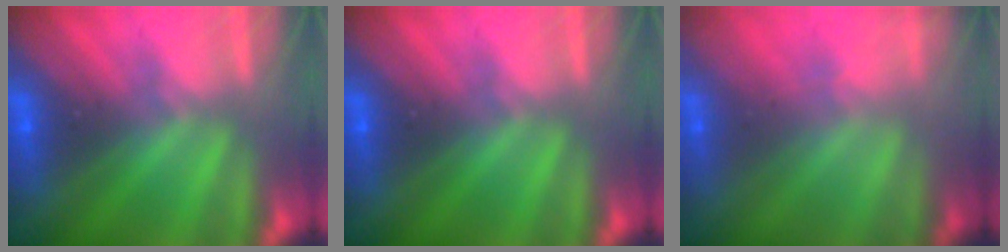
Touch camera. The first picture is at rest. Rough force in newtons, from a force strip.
{"total": 0.0}
{"total": 1.5}